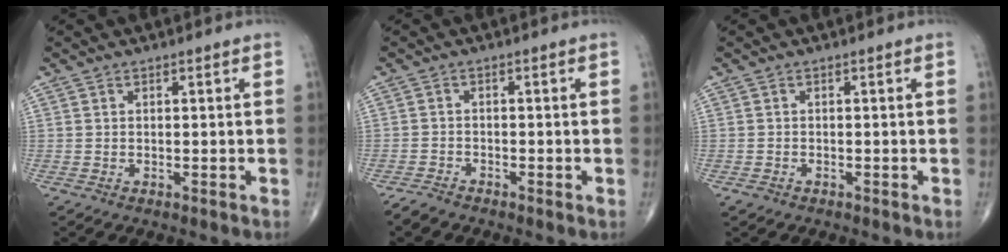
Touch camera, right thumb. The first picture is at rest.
{"total": 2.2, "force": [-1.9, 0.8, 0.6], "torque": [-0.017, -0.004, -0.040]}
{"total": 1.0, "force": [-0.6, 0.7, 0.3], "torque": [-0.008, 0.001, -0.012]}